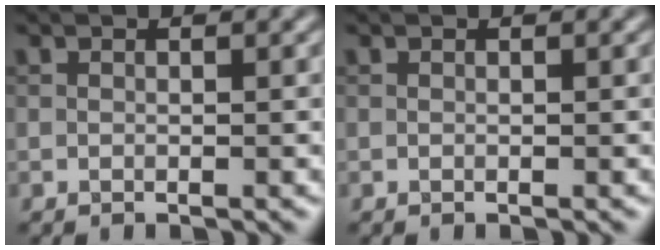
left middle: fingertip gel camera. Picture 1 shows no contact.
{"total": 0.0}